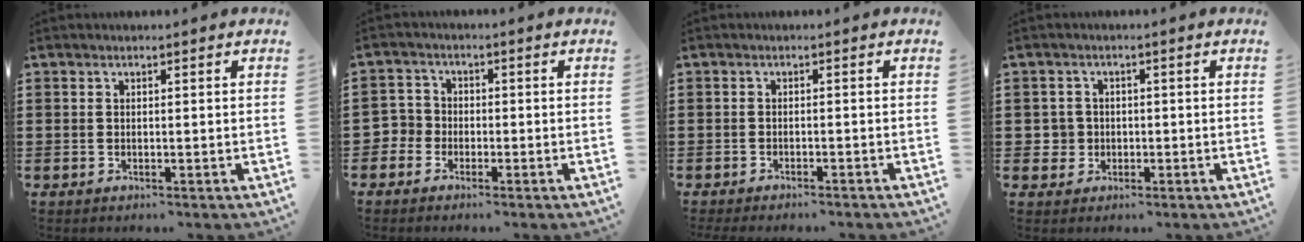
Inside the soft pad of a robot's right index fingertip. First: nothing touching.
{"total": 3.1, "force": [-1.9, 2.5, 0.4], "torque": [-0.028, 0.002, -0.045]}
{"total": 1.1, "force": [-1.0, -0.1, 0.2], "torque": [-0.004, -0.001, -0.020]}
{"total": 2.9, "force": [-0.5, 2.8, 0.6], "torque": [-0.031, 0.003, -0.016]}